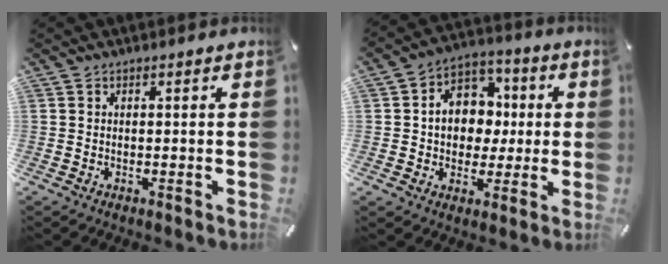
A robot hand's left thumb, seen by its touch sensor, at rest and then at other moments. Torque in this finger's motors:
{"motor_torque": [1.43, 1.43, 0.83, -0.01, 0.20]}